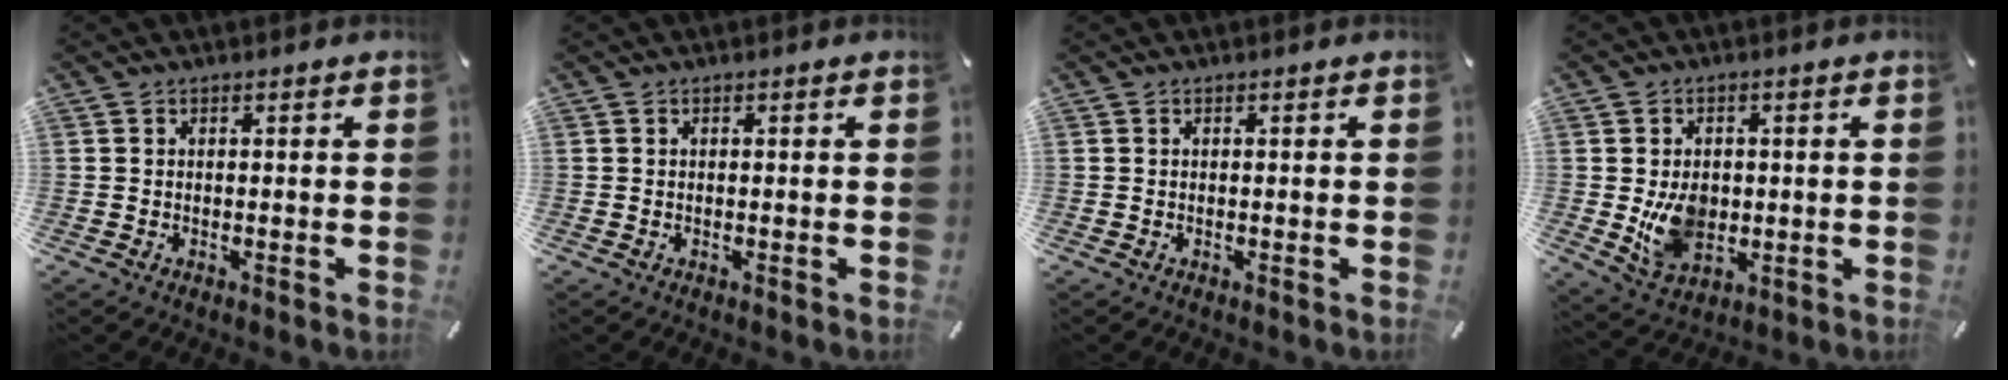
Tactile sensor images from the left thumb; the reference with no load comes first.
{"total": 0.0}
{"total": 0.0}
{"total": 8.8, "force": [-0.3, 7.1, 5.2], "torque": [-0.098, -0.006, -0.007]}